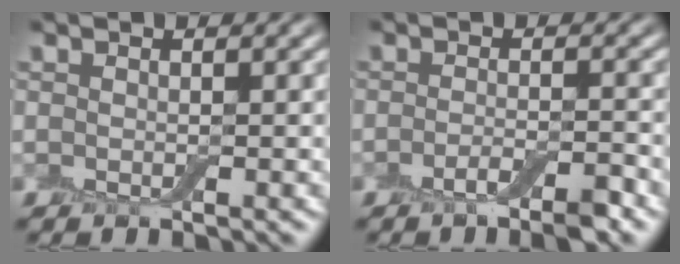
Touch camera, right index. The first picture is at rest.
{"total": 2.8, "force": [-1.7, 0.6, 2.2], "torque": [-0.036, -0.001, -0.035]}